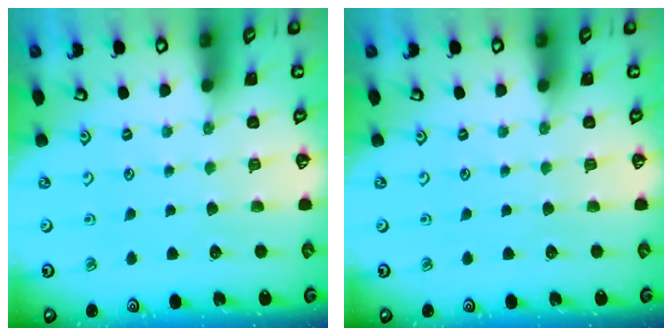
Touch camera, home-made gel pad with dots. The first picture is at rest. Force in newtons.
{"total": 0.0}